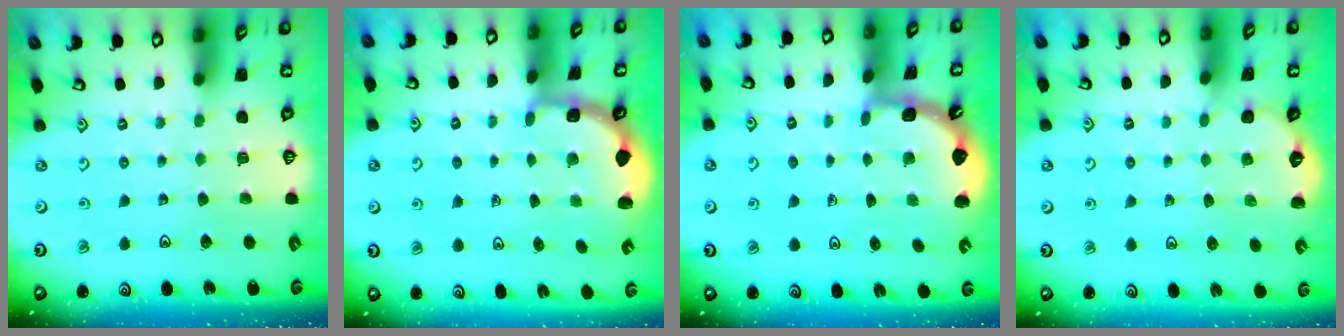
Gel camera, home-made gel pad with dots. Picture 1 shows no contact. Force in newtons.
{"total": 2.4, "press": 1.8, "slide": 1.6}
{"total": 2.1, "press": 2.1, "slide": 0.2}
{"total": 1.9, "press": 0.5, "slide": 1.9}